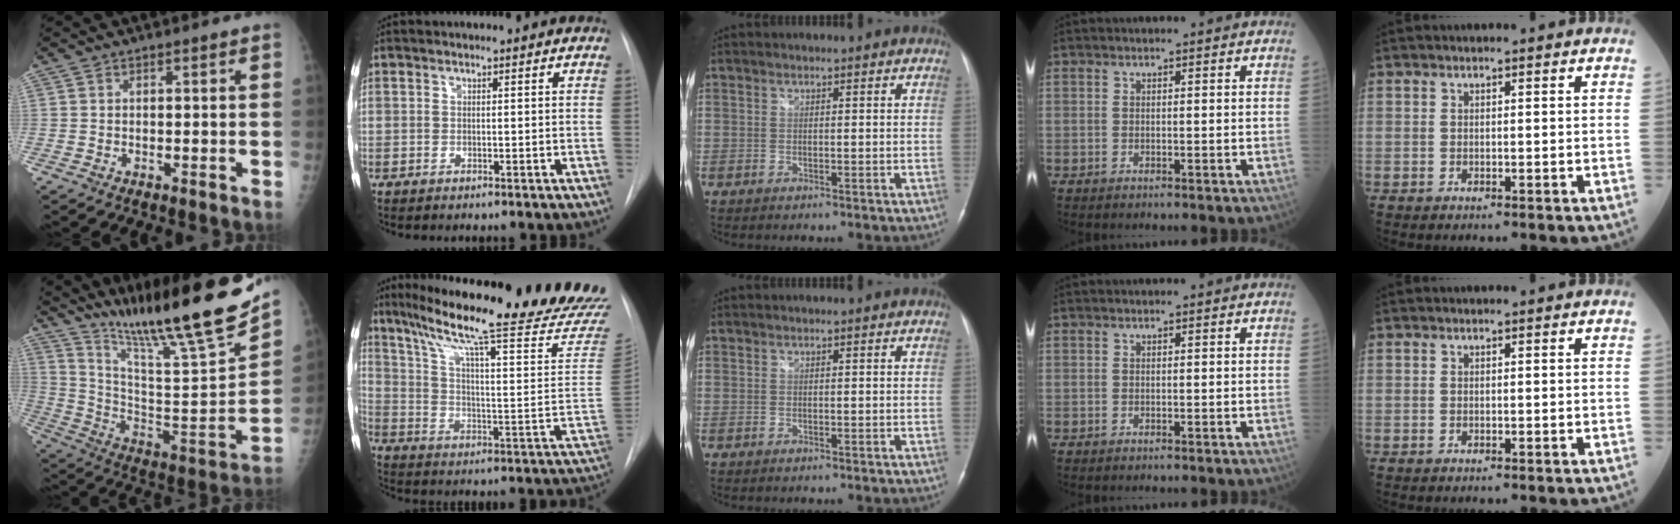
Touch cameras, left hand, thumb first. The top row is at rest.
{"thumb": {"total": 27.3, "force": [21.3, 2.1, 16.9], "torque": [-0.259, -0.113, 0.351]}, "index": {"total": 29.8, "force": [24.4, 0.9, 17.2], "torque": [-0.257, -0.072, 0.324]}}